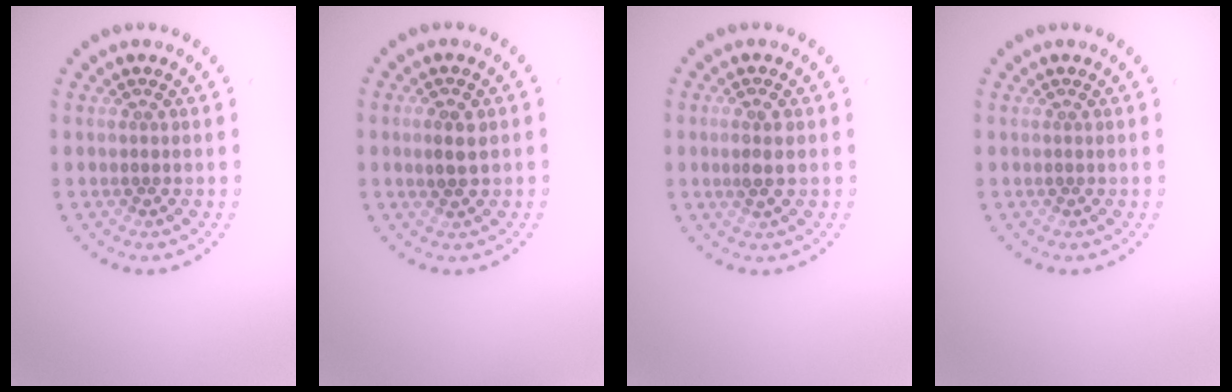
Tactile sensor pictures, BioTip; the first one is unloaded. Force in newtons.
{"total": 2.1, "press": 2.0, "slide": 0.3}
{"total": 1.6, "press": 1.5, "slide": 0.5}
{"total": 0.0}